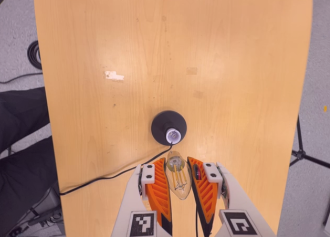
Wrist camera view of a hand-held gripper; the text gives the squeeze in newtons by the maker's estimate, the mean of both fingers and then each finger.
{"total": 21.6, "left": 23.9, "right": 19.2}